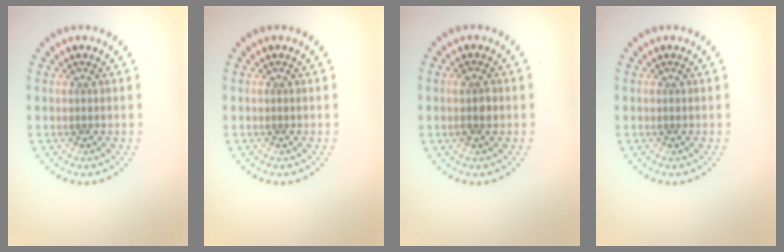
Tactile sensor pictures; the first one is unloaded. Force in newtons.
{"total": 0.0}
{"total": 1.5, "press": 1.5, "slide": 0.3}
{"total": 0.0}